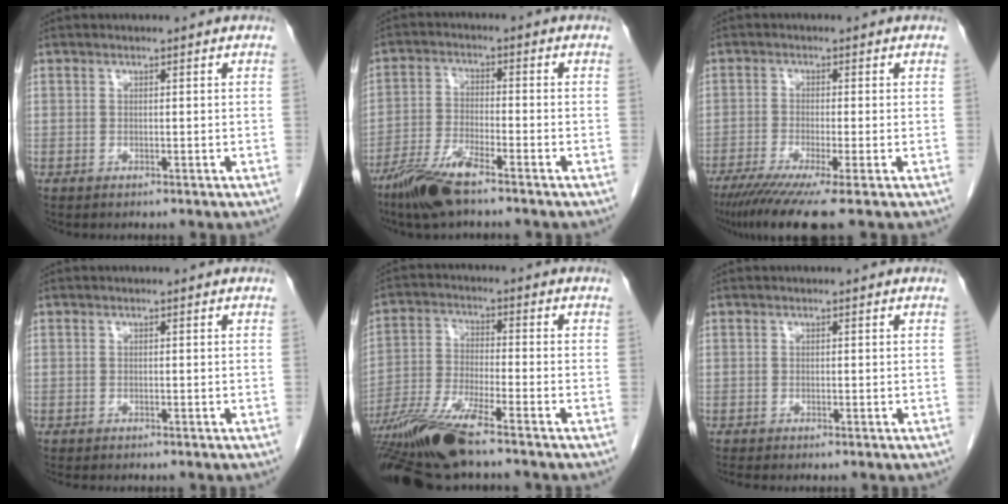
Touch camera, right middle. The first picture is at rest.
{"total": 8.0, "force": [-5.9, 0.8, 5.3], "torque": [-0.116, -0.020, -0.117]}
{"total": 9.0, "force": [-6.3, -0.4, 6.3], "torque": [-0.097, -0.025, -0.103]}
{"total": 2.0, "force": [-1.7, 0.5, 0.9], "torque": [-0.015, -0.005, -0.019]}
{"total": 11.8, "force": [-9.0, 0.4, 7.7], "torque": [-0.151, -0.028, -0.166]}
{"total": 0.5, "force": [-0.5, -0.2, 0.1], "torque": [-0.003, -0.001, -0.010]}